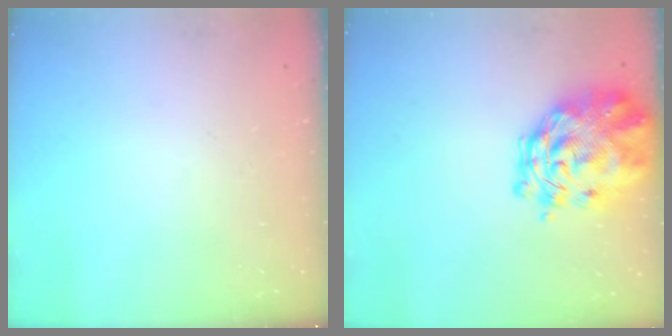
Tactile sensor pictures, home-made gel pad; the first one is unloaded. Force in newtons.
{"total": 9.7, "press": 9.0, "slide": 3.6}